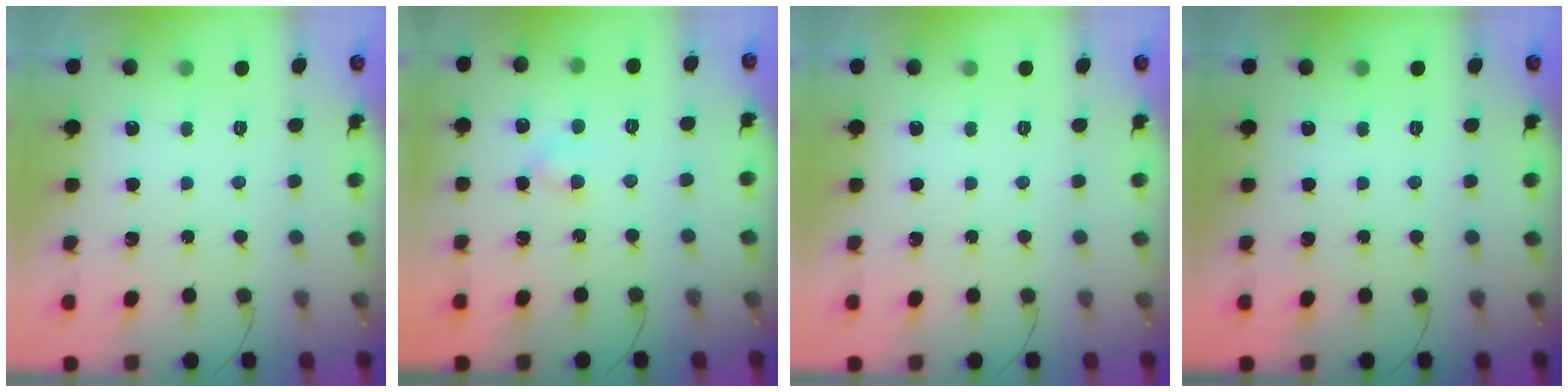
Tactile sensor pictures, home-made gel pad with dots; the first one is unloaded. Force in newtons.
{"total": 3.3, "press": 3.0, "slide": 1.2}
{"total": 0.0}
{"total": 0.0}